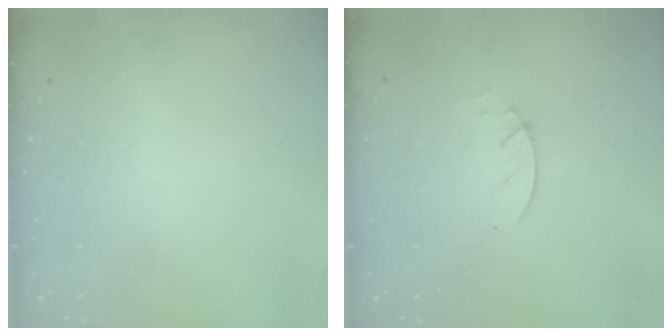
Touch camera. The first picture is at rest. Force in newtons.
{"total": 1.9, "press": 1.9, "slide": 0.3}